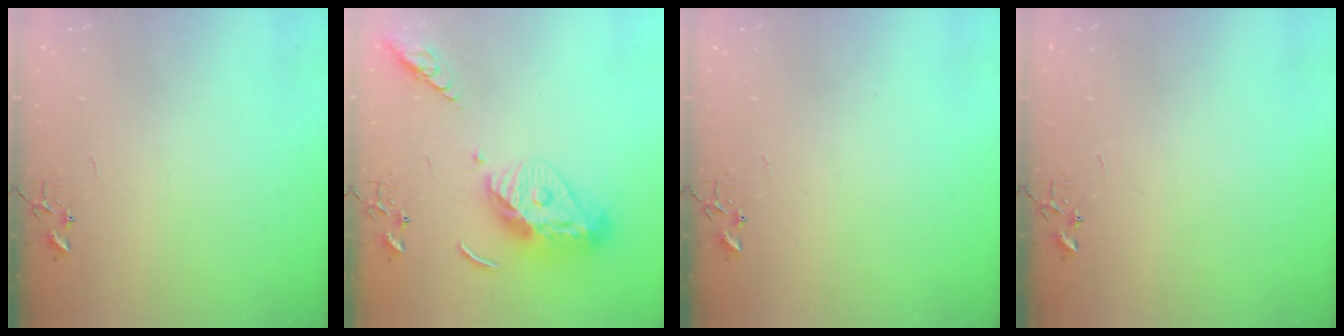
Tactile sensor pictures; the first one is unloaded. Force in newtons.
{"total": 15.9, "press": 15.8, "slide": 1.5}
{"total": 0.0}
{"total": 0.0}